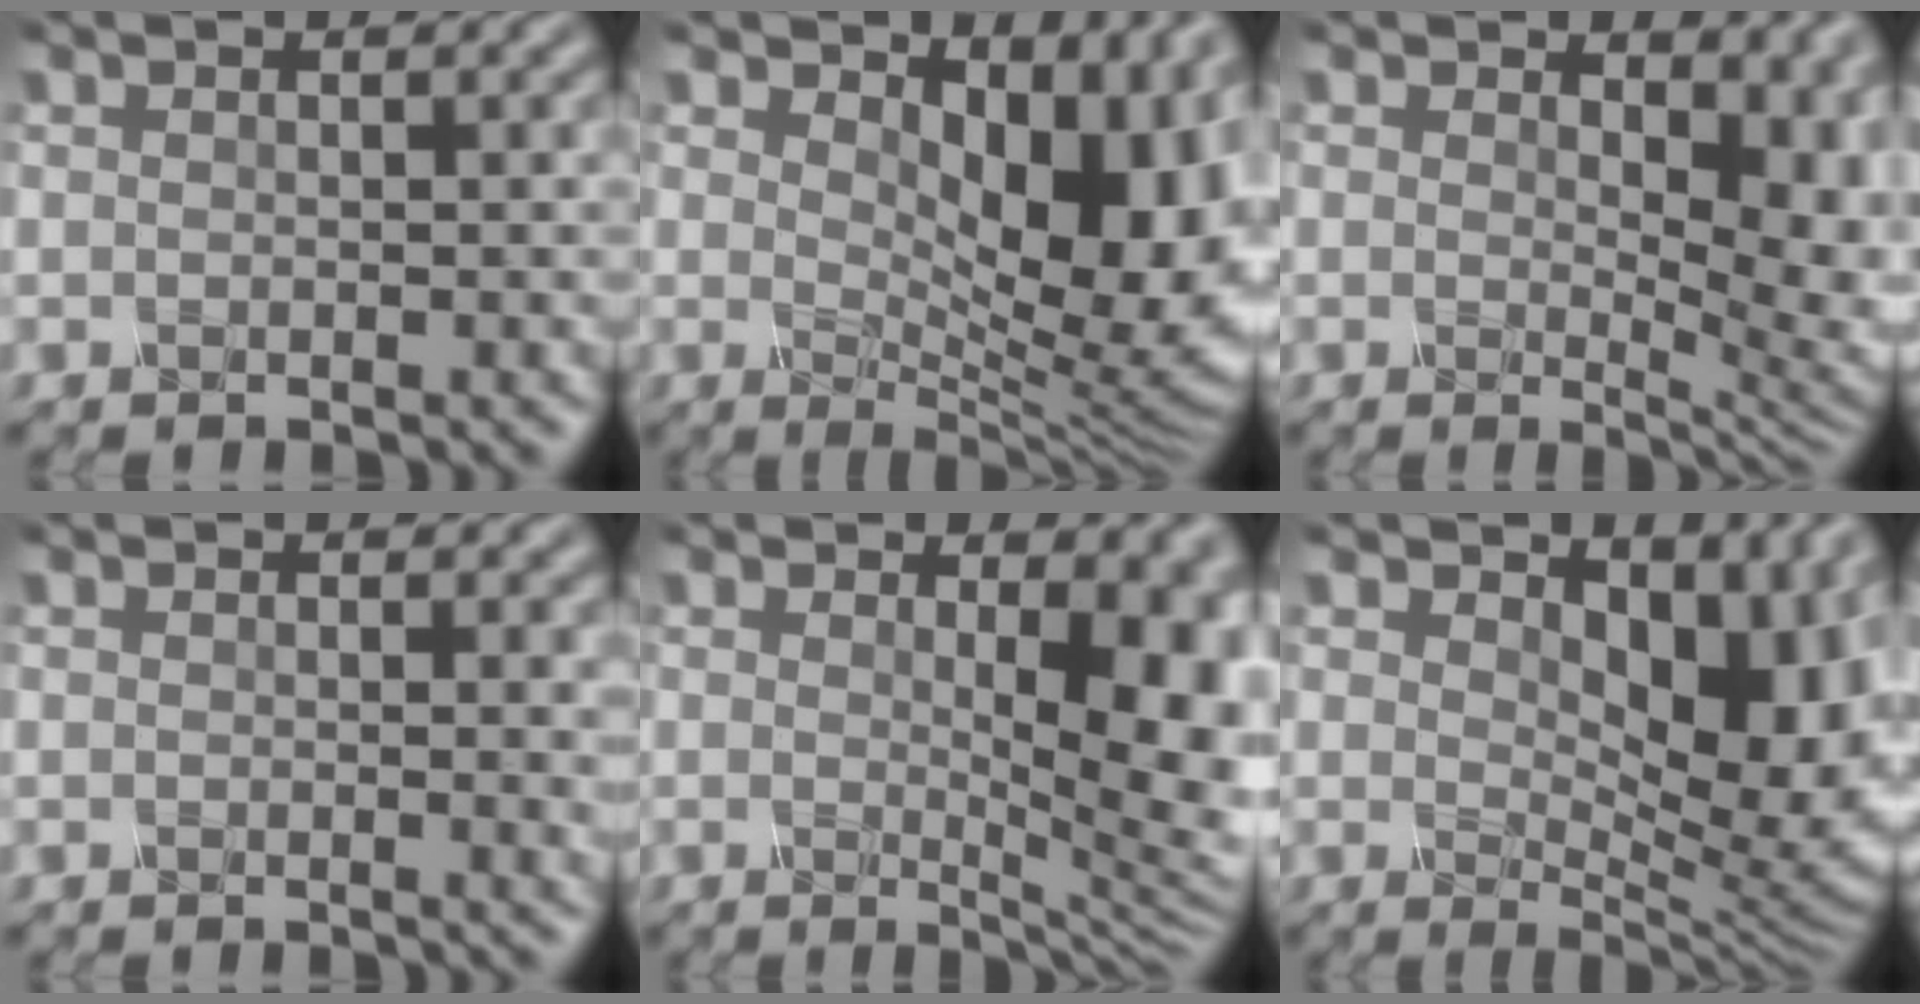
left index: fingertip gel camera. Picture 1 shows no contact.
{"total": 9.9, "force": [2.4, 5.2, 8.1], "torque": [-0.123, -0.016, 0.041]}
{"total": 6.4, "force": [1.6, 3.4, 5.2], "torque": [-0.063, -0.011, 0.022]}
{"total": 1.3, "force": [0.3, 0.2, 1.3], "torque": [-0.017, -0.008, 0.007]}
{"total": 9.6, "force": [1.0, 4.1, 8.6], "torque": [-0.075, -0.002, 0.018]}
{"total": 7.8, "force": [2.2, 4.2, 6.2], "torque": [-0.100, -0.017, 0.034]}